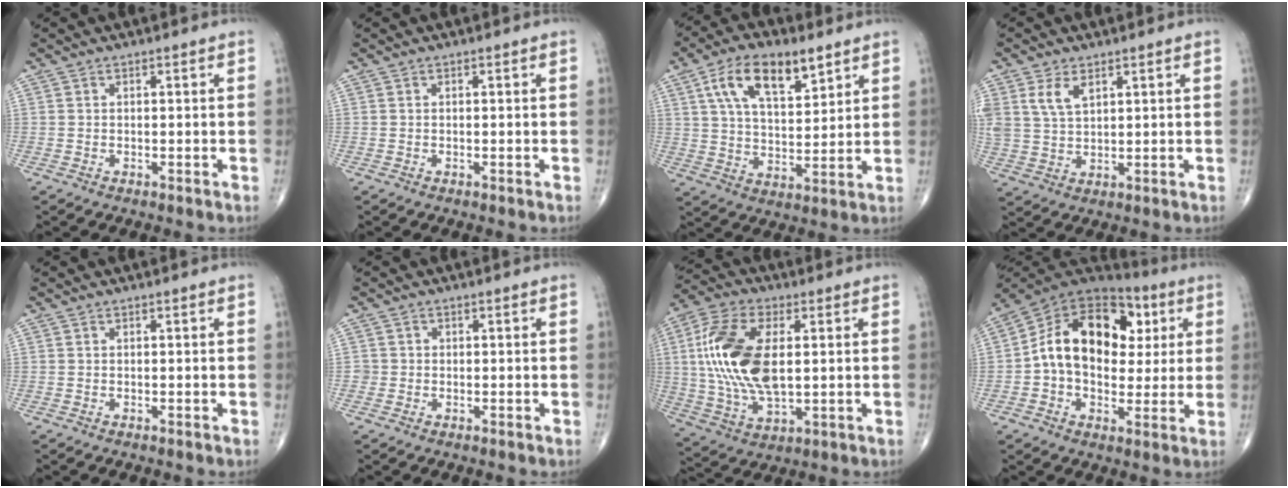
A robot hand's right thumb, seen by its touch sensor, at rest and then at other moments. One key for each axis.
{"total": 0.0}
{"total": 13.8, "fx": 6.8, "fy": 6.5, "fz": 10.0, "tx": -0.154, "ty": -0.018, "tz": 0.124}
{"total": 5.7, "fx": 2.8, "fy": 3.2, "fz": 3.8, "tx": -0.071, "ty": -0.008, "tz": 0.062}
{"total": 0.0}
{"total": 1.4, "fx": -0.3, "fy": 1.3, "fz": 0.0, "tx": 0.011, "ty": 0.007, "tz": -0.008}
{"total": 18.0, "fx": 2.3, "fy": 9.2, "fz": 15.3, "tx": -0.316, "ty": -0.002, "tz": 0.043}
{"total": 20.1, "fx": 2.7, "fy": 13.8, "fz": 14.3, "tx": -0.203, "ty": 0.027, "tz": 0.038}